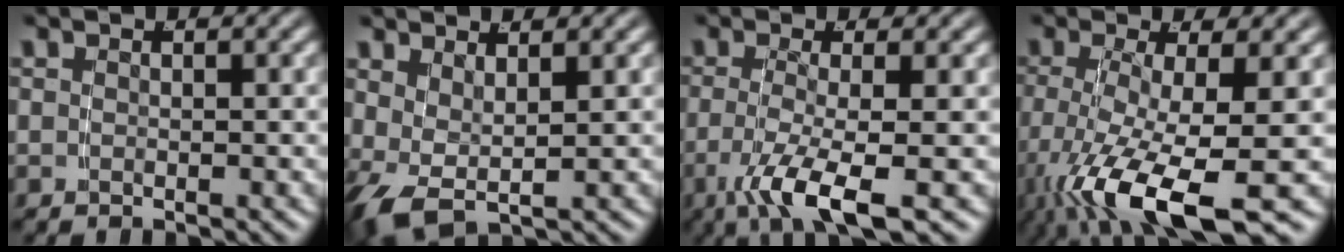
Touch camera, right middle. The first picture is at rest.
{"total": 4.7, "force": [-0.9, 3.5, 3.1], "torque": [-0.096, -0.030, 0.000]}
{"total": 5.3, "force": [-2.2, 0.8, 4.7], "torque": [-0.092, -0.026, -0.024]}
{"total": 8.6, "force": [-3.4, 2.8, 7.4], "torque": [-0.157, -0.040, -0.028]}